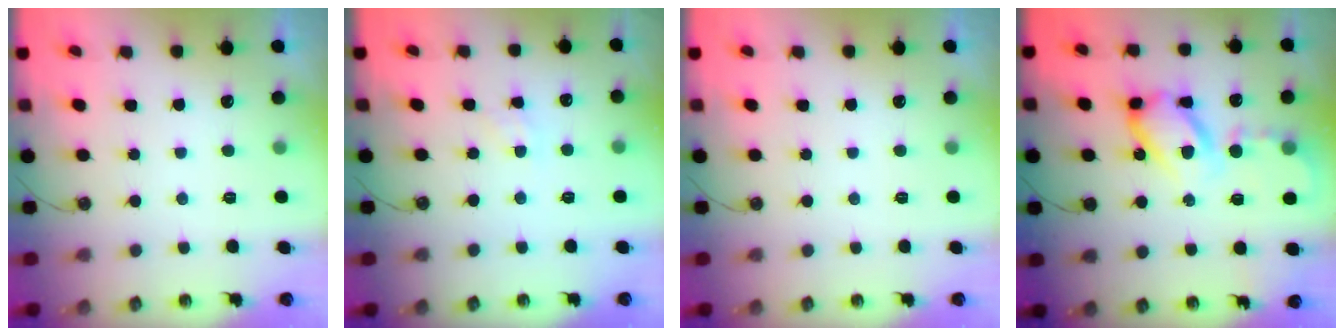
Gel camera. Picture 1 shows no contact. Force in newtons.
{"total": 3.0, "press": 3.0, "slide": 0.5}
{"total": 0.0}
{"total": 14.9, "press": 14.8, "slide": 1.4}